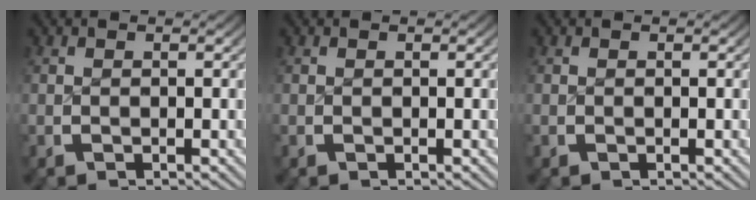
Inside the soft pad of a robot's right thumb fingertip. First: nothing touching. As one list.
[{"total": 0.0}, {"total": 0.0}]